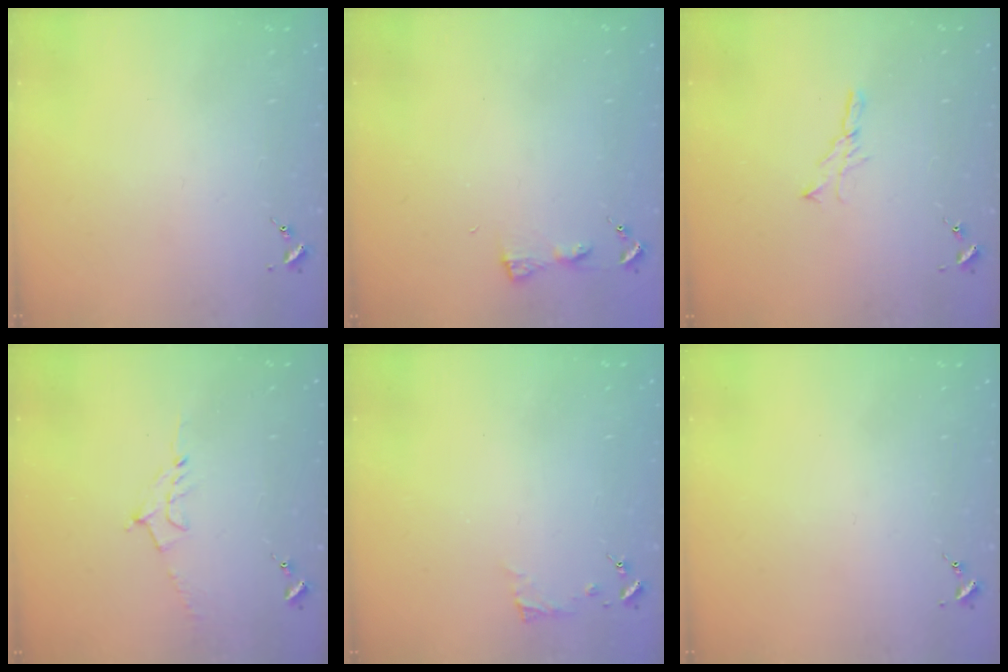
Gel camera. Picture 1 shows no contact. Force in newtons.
{"total": 3.2, "press": 3.1, "slide": 0.3}
{"total": 5.2, "press": 5.2, "slide": 0.3}
{"total": 7.9, "press": 7.9, "slide": 1.0}
{"total": 3.8, "press": 3.7, "slide": 0.4}
{"total": 0.0}